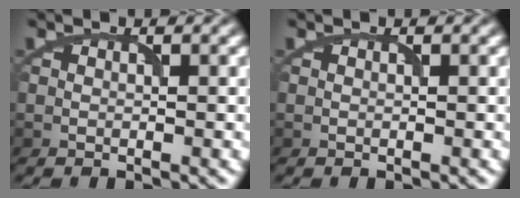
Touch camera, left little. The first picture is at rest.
{"total": 0.0}